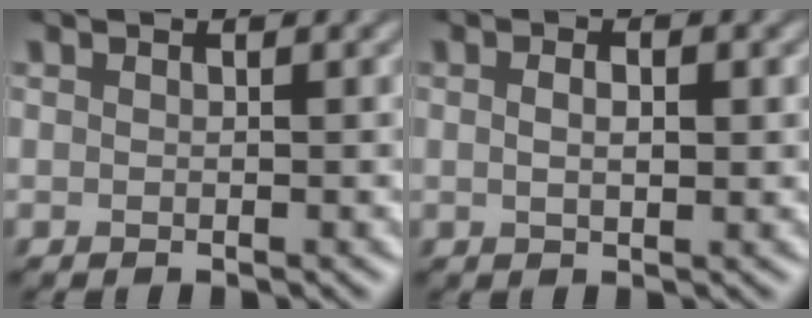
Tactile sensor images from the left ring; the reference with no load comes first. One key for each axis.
{"total": 1.6, "fx": -0.5, "fy": 0.5, "fz": 1.5, "tx": -0.023, "ty": -0.004, "tz": -0.001}